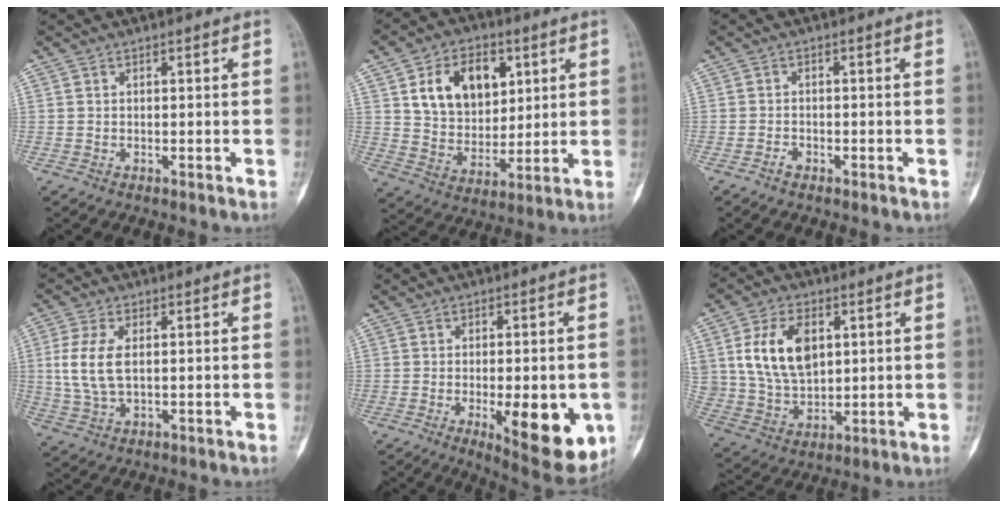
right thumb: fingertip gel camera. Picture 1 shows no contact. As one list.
[{"total": 14.6, "force": [5.2, 10.2, 9.2], "torque": [-0.102, -0.020, 0.097]}, {"total": 1.4, "force": [-1.0, 0.8, 0.6], "torque": [-0.010, 0.005, -0.019]}, {"total": 8.0, "force": [0.9, 4.3, 6.7], "torque": [-0.151, -0.001, 0.019]}, {"total": 15.3, "force": [-4.1, 5.6, 13.7], "torque": [-0.154, -0.012, -0.040]}, {"total": 13.6, "force": [3.6, 8.9, 9.7], "torque": [-0.159, -0.010, 0.077]}]